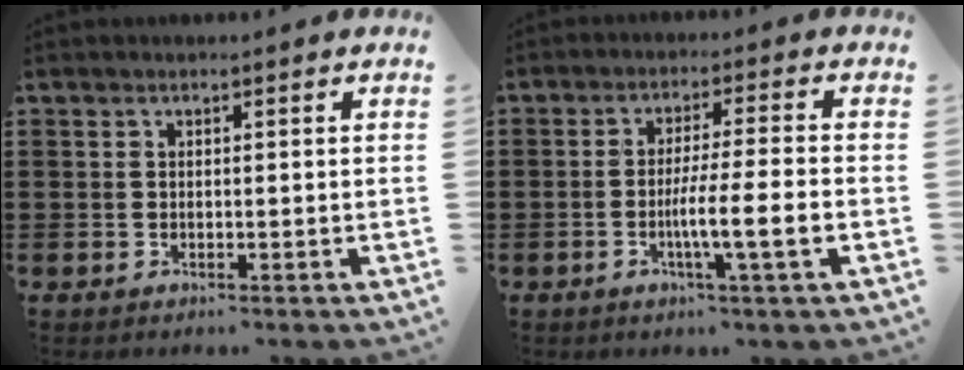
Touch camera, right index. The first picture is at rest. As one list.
[{"total": 6.8, "force": [-2.1, -0.1, 6.5], "torque": [-0.108, -0.007, -0.038]}]